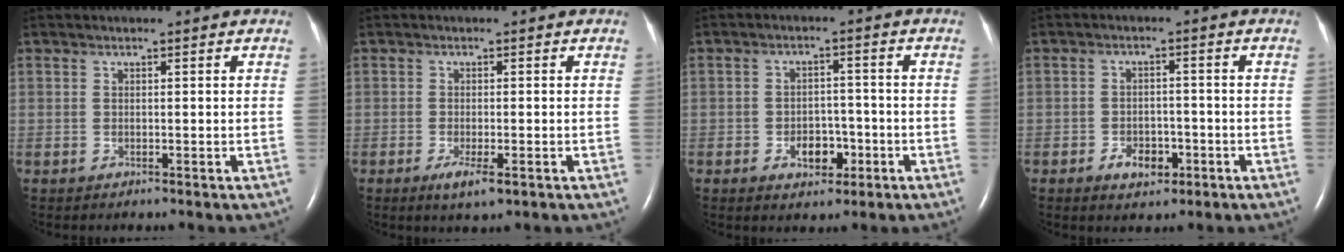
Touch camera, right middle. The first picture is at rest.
{"total": 3.2, "force": [-1.6, 0.7, 2.7], "torque": [-0.050, -0.006, -0.023]}
{"total": 4.7, "force": [-1.9, 3.0, 3.0], "torque": [-0.043, 0.008, -0.025]}
{"total": 4.1, "force": [-2.0, 2.6, 2.5], "torque": [-0.038, 0.004, -0.027]}